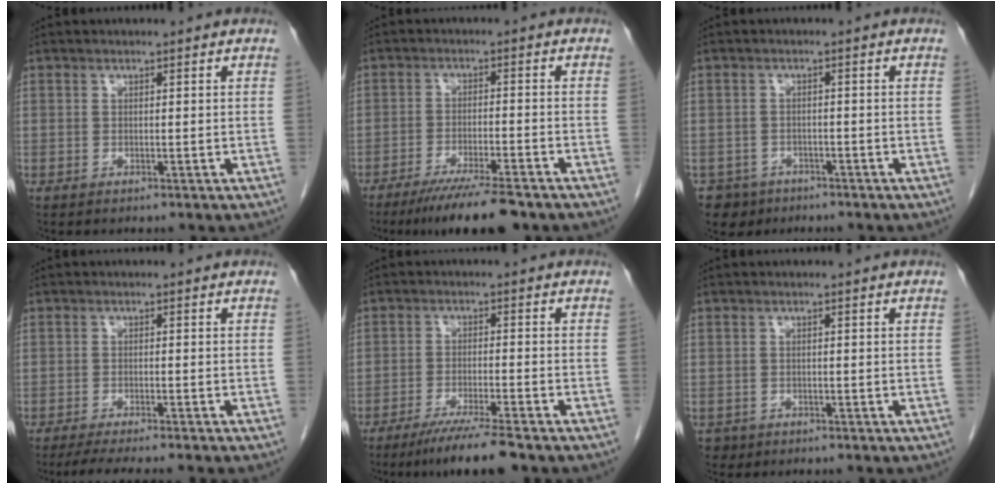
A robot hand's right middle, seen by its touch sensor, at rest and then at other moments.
{"total": 9.9, "force": [-7.7, 0.6, 6.2], "torque": [-0.097, -0.024, -0.123]}
{"total": 4.6, "force": [-3.3, 3.2, 0.0], "torque": [0.001, 0.004, -0.052]}
{"total": 6.7, "force": [-5.6, -0.5, 3.5], "torque": [-0.042, -0.015, -0.086]}
{"total": 7.3, "force": [-5.6, -0.4, 4.7], "torque": [-0.082, -0.022, -0.097]}
{"total": 1.6, "force": [-1.1, 1.1, 0.0], "torque": [-0.007, 0.002, -0.017]}